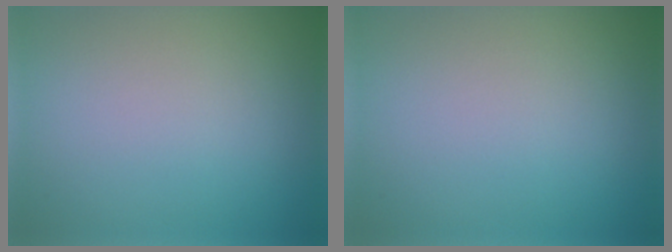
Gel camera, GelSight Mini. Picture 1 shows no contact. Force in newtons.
{"total": 0.0}